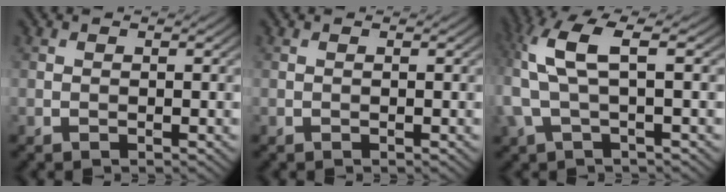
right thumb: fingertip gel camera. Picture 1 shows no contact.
{"total": 0.0}
{"total": 7.6, "force": [1.7, 2.3, 7.1], "torque": [-0.169, 0.016, 0.029]}